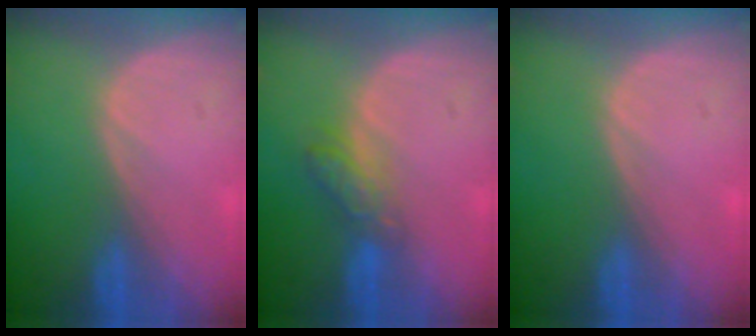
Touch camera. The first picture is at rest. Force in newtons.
{"total": 4.3, "press": 4.1, "slide": 1.1}
{"total": 0.0}